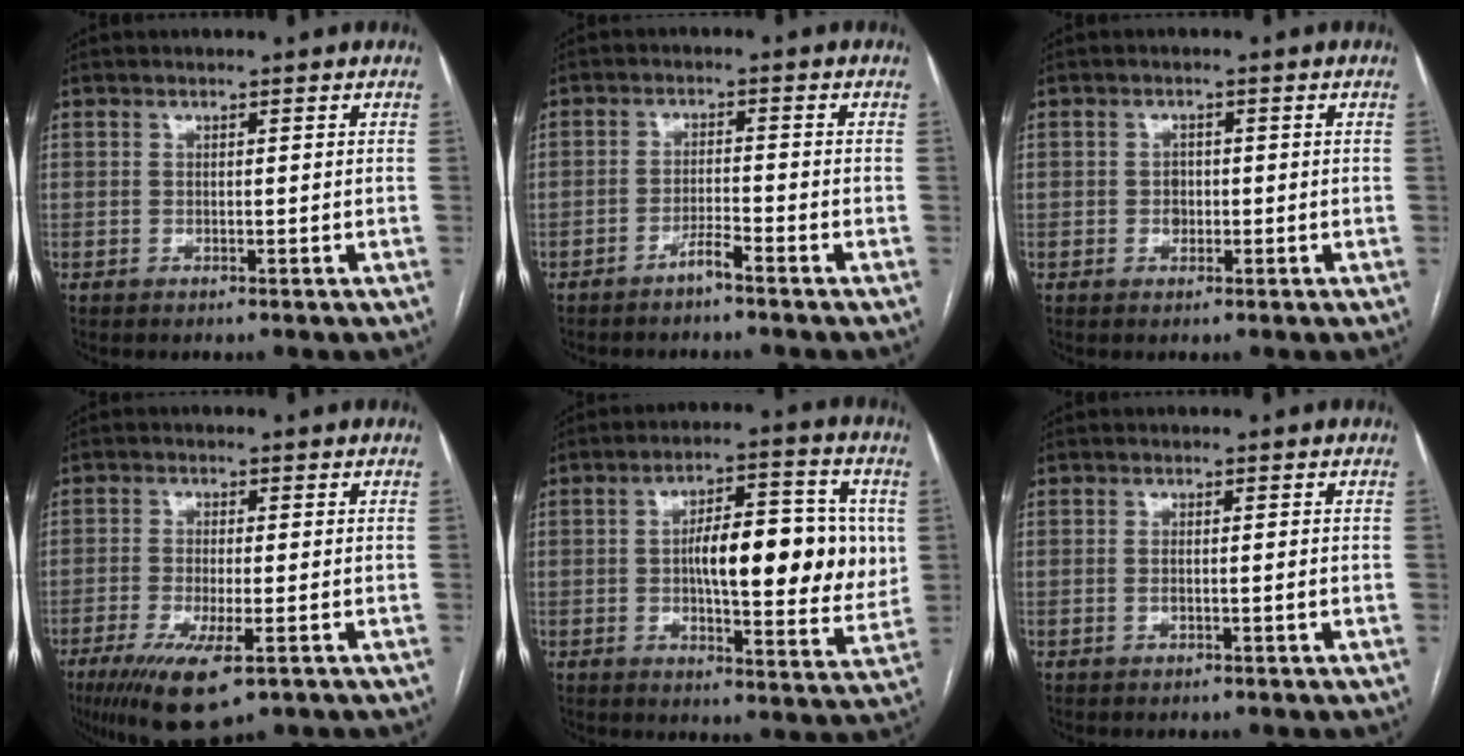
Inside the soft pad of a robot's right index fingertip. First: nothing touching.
{"total": 2.6, "force": [-2.1, -0.2, 1.4], "torque": [-0.026, 0.000, -0.041]}
{"total": 1.7, "force": [-0.3, 1.4, 0.9], "torque": [-0.012, 0.004, -0.002]}
{"total": 9.7, "force": [-5.2, 2.1, 7.9], "torque": [-0.141, -0.026, -0.083]}
{"total": 15.6, "force": [1.4, 5.0, 14.8], "torque": [-0.212, 0.019, 0.022]}
{"total": 1.3, "force": [-0.3, 0.1, 1.3], "torque": [-0.027, 0.002, -0.001]}